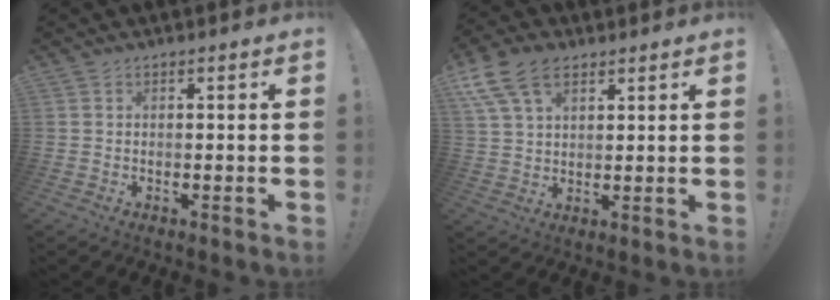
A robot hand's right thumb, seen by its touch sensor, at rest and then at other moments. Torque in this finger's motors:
{"motor_torque": [0.36, 0.47, 0.57, 0.11, 0.05]}